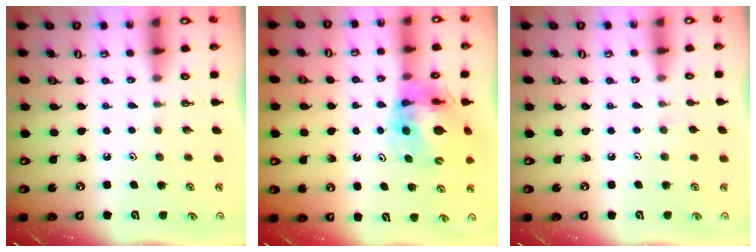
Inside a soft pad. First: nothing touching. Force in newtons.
{"total": 14.2, "press": 14.1, "slide": 1.7}
{"total": 2.7, "press": 2.6, "slide": 0.5}